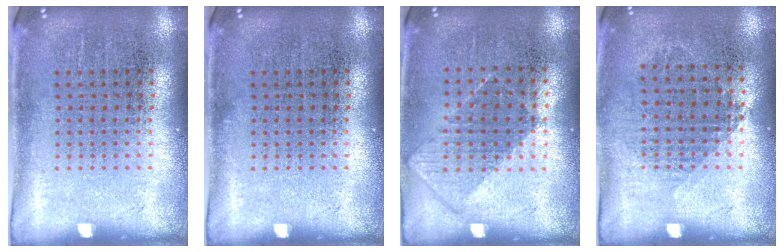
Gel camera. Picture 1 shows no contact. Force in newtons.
{"total": 0.0}
{"total": 0.9, "press": 0.7, "slide": 0.4}
{"total": 0.9, "press": 0.8, "slide": 0.3}